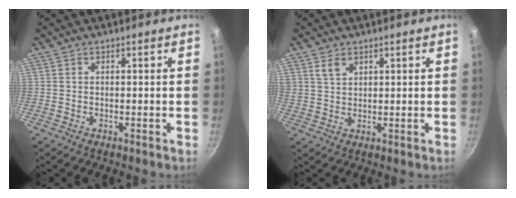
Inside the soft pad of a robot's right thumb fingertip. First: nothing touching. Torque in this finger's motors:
{"motor_torque": [1.34, 1.60, 1.43, 1.34, 0.60]}